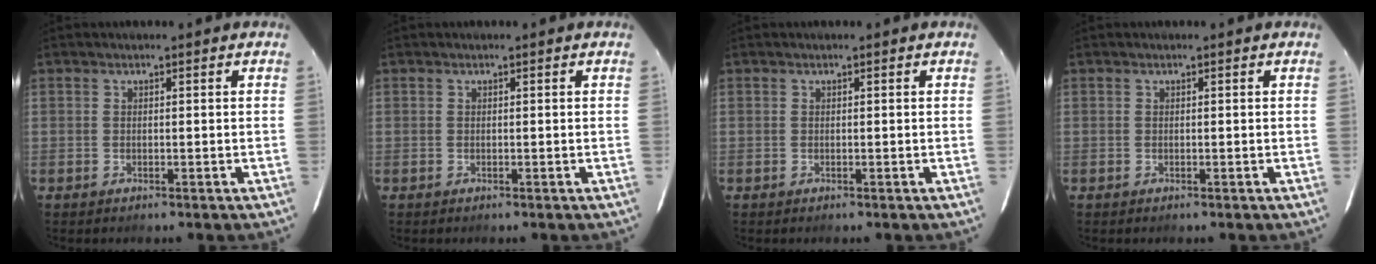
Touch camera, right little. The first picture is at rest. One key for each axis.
{"total": 0.0}
{"total": 0.0}
{"total": 0.0}